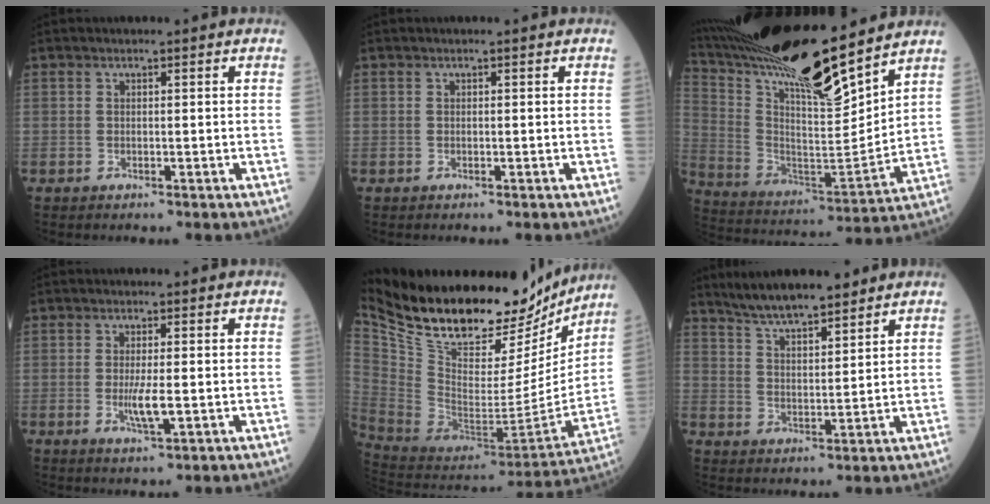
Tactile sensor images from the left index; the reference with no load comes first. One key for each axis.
{"total": 0.0}
{"total": 21.6, "fx": 18.3, "fy": 1.5, "fz": 11.5, "tx": -0.215, "ty": -0.010, "tz": 0.326}
{"total": 3.5, "fx": -0.6, "fy": 0.6, "fz": 3.4, "tx": -0.071, "ty": -0.010, "tz": -0.007}
{"total": 31.5, "fx": 26.5, "fy": 9.8, "fz": 14.0, "tx": -0.252, "ty": -0.033, "tz": 0.393}
{"total": 9.4, "fx": 8.1, "fy": 1.6, "fz": 4.6, "tx": -0.085, "ty": 0.012, "tz": 0.148}